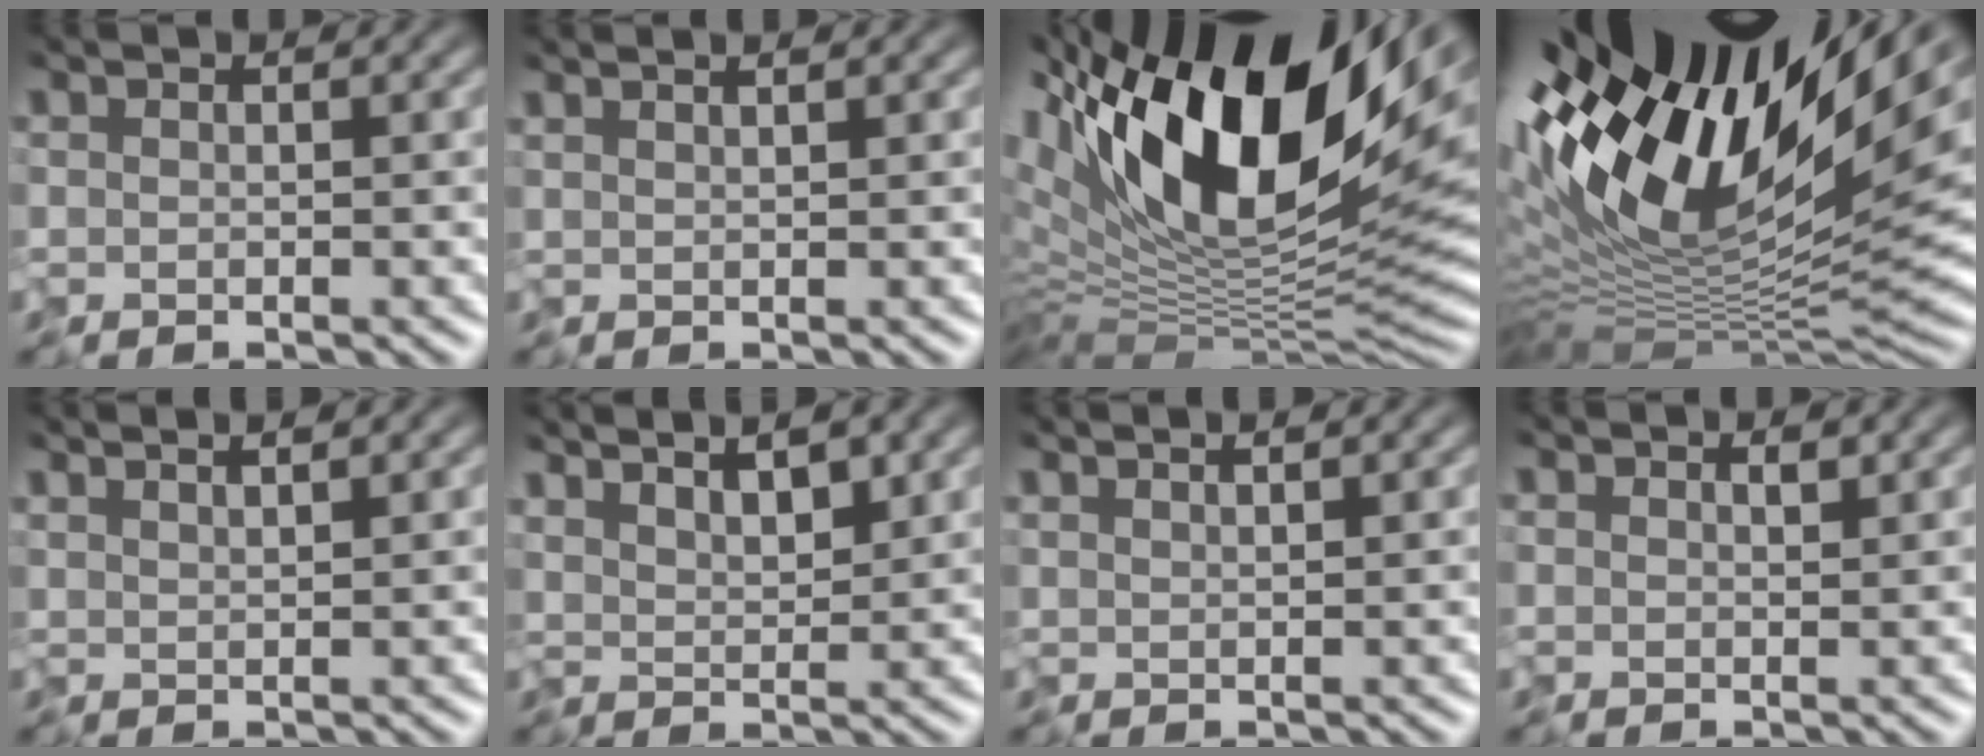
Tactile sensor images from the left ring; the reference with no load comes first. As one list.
[{"total": 1.3, "force": [0.9, 0.1, 0.8], "torque": [-0.007, 0.003, 0.007]}, {"total": 18.6, "force": [5.8, 7.4, 16.0], "torque": [-0.279, 0.012, 0.089]}, {"total": 16.9, "force": [6.0, 6.6, 14.4], "torque": [-0.258, 0.006, 0.097]}, {"total": 2.2, "force": [1.7, 0.4, 1.4], "torque": [-0.016, 0.008, 0.011]}, {"total": 5.4, "force": [3.5, 2.0, 3.6], "torque": [-0.066, 0.014, 0.040]}, {"total": 1.6, "force": [1.2, 0.2, 1.0], "torque": [-0.009, 0.005, 0.008]}, {"total": 0.9, "force": [0.5, 0.4, 0.7], "torque": [-0.014, -0.004, 0.008]}]